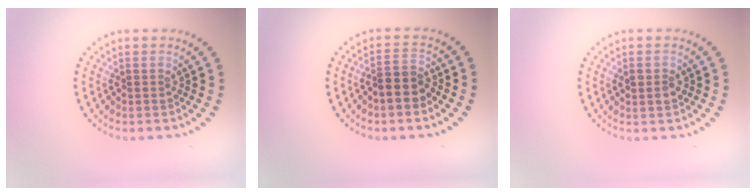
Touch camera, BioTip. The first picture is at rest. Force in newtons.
{"total": 2.6, "press": 2.3, "slide": 1.2}
{"total": 1.4, "press": 1.4, "slide": 0.2}